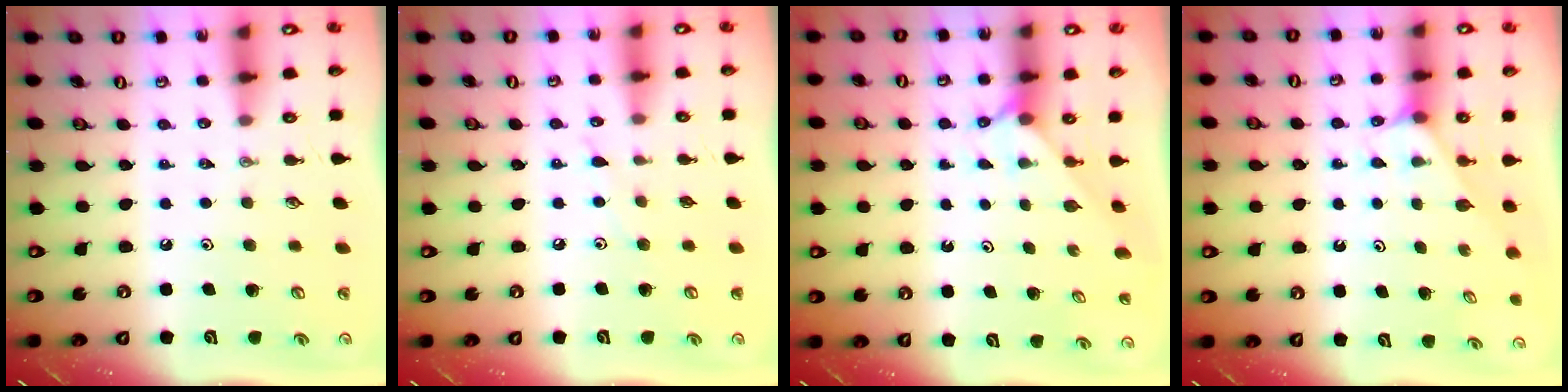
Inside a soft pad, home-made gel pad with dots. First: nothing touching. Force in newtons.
{"total": 4.6, "press": 4.5, "slide": 0.6}
{"total": 2.4, "press": 2.4, "slide": 0.2}
{"total": 2.1, "press": 2.1, "slide": 0.4}